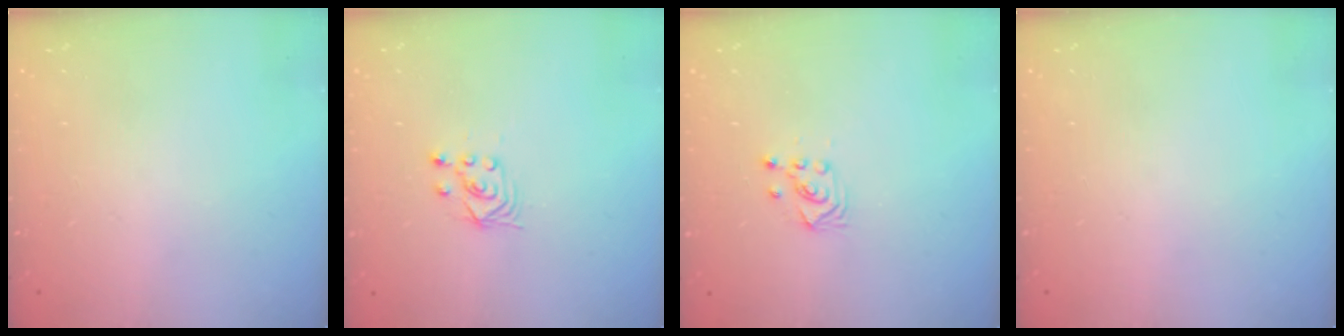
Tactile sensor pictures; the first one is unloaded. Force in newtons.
{"total": 3.5, "press": 3.0, "slide": 1.7}
{"total": 2.6, "press": 2.6, "slide": 0.3}
{"total": 0.0}